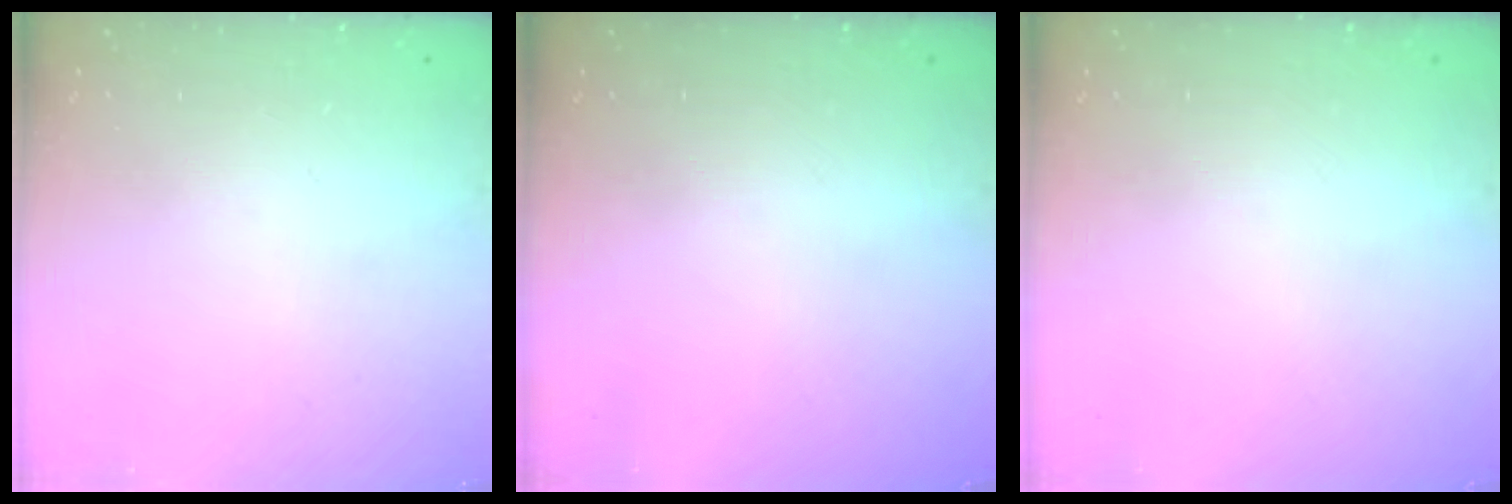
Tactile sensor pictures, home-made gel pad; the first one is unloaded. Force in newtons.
{"total": 0.0}
{"total": 0.0}